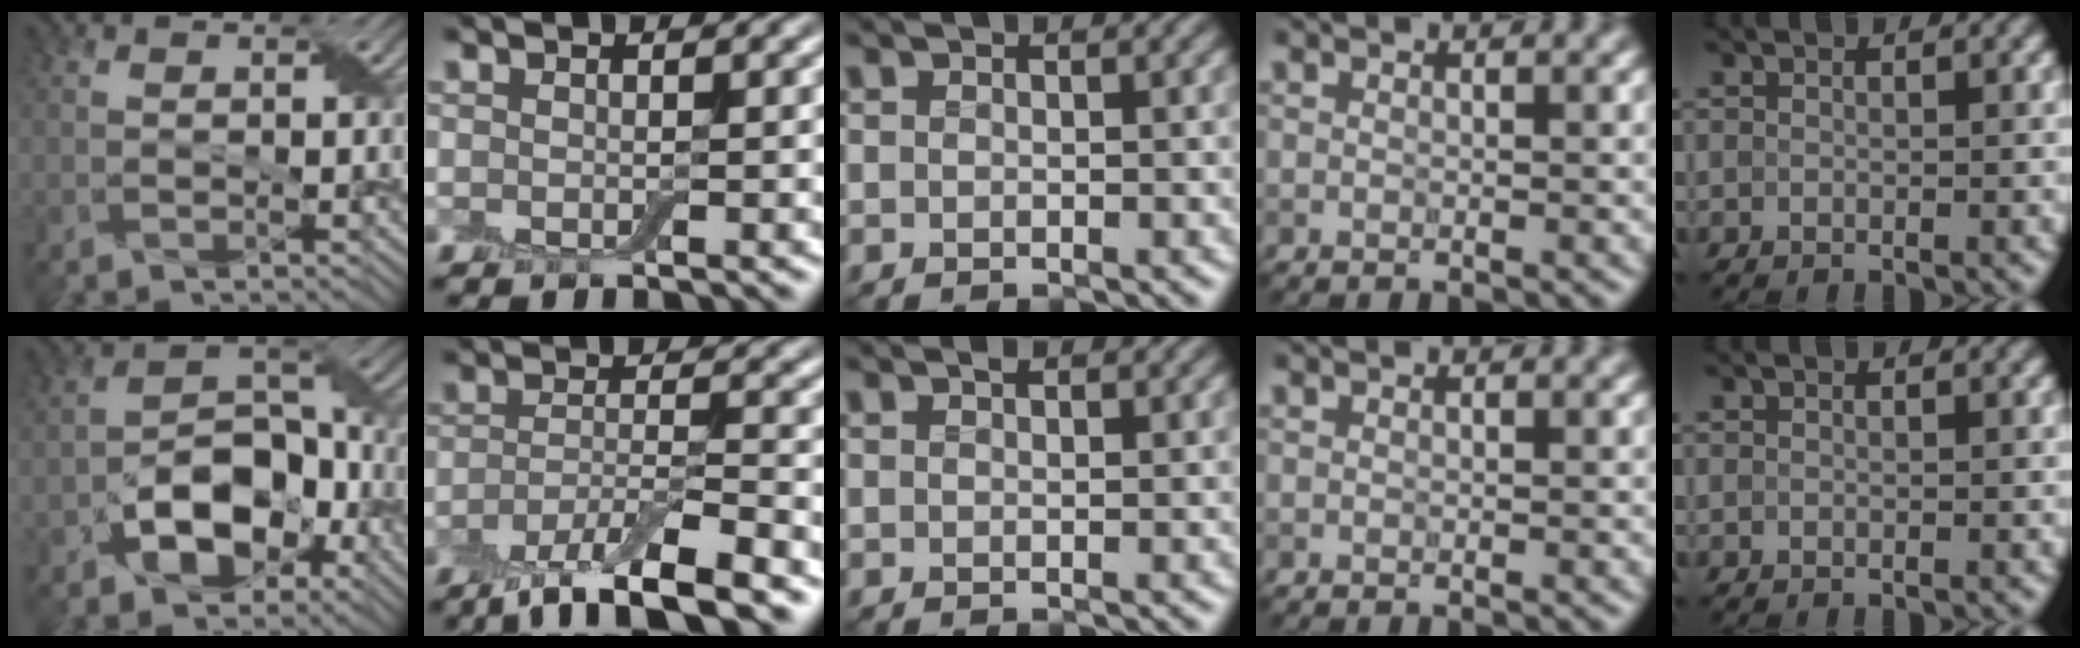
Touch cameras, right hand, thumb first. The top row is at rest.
{"thumb": {"total": 9.2, "force": [-4.6, 5.8, 5.5], "torque": [-0.087, 0.000, -0.089]}, "index": {"total": 6.7, "force": [-4.5, 1.6, 4.7], "torque": [-0.079, -0.005, -0.084]}, "middle": {"total": 0.9, "force": [0.7, 0.2, 0.5], "torque": [-0.011, -0.002, 0.011]}}